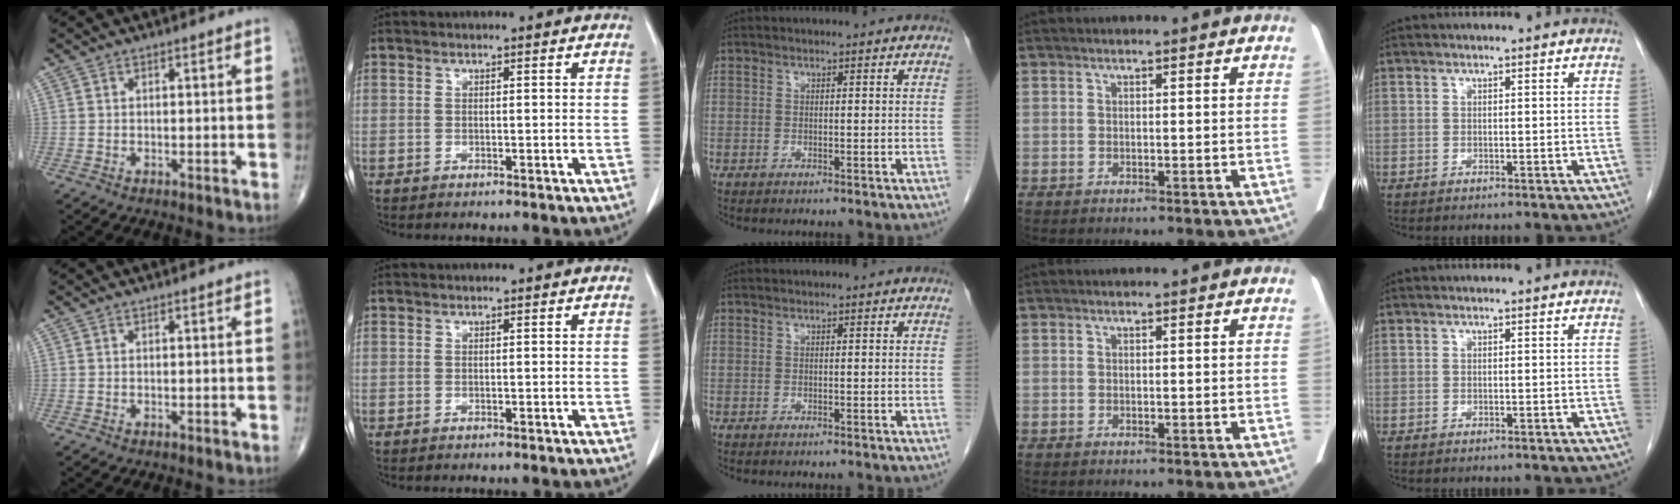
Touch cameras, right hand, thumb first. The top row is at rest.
{}